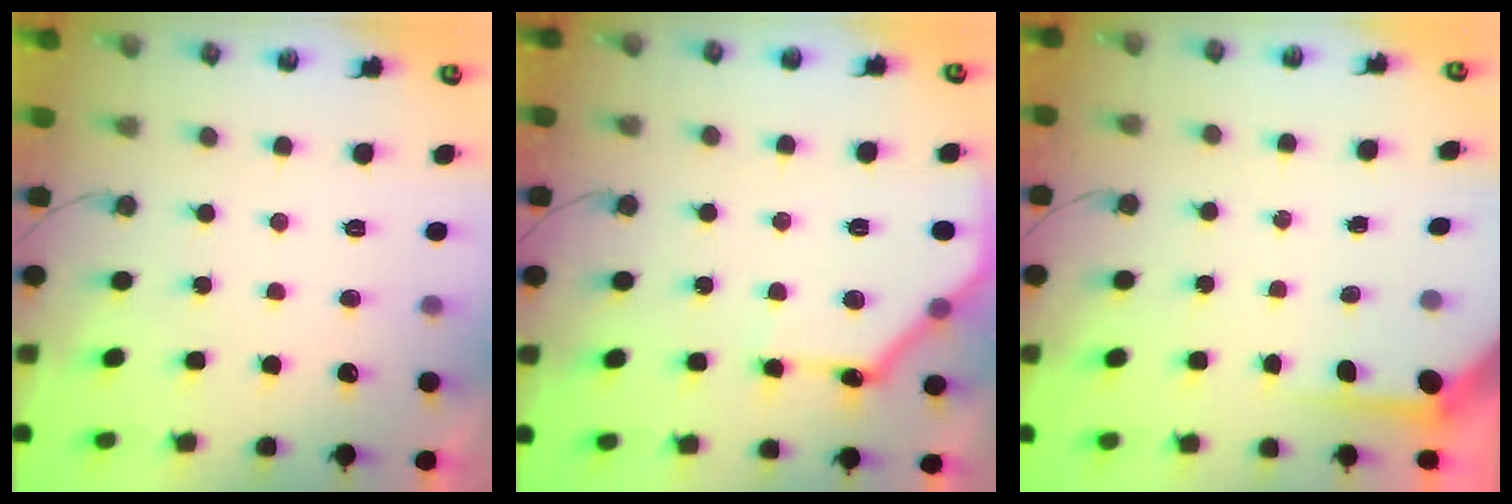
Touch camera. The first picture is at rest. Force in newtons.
{"total": 15.3, "press": 15.3, "slide": 0.3}
{"total": 3.7, "press": 3.6, "slide": 0.4}